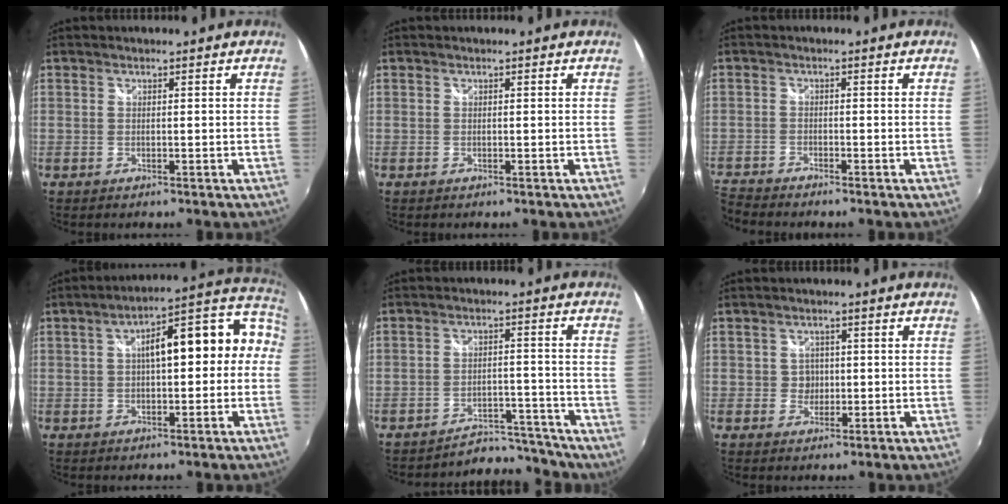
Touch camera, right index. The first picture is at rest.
{"total": 0.0}
{"total": 4.9, "force": [-4.9, 0.2, 0.4], "torque": [-0.035, -0.017, -0.103]}
{"total": 13.5, "force": [-0.1, 5.1, 12.5], "torque": [-0.171, 0.053, 0.005]}
{"total": 8.5, "force": [-8.1, 2.5, 0.1], "torque": [-0.003, 0.031, -0.111]}
{"total": 2.2, "force": [-0.1, 2.1, 0.3], "torque": [-0.002, 0.005, -0.001]}